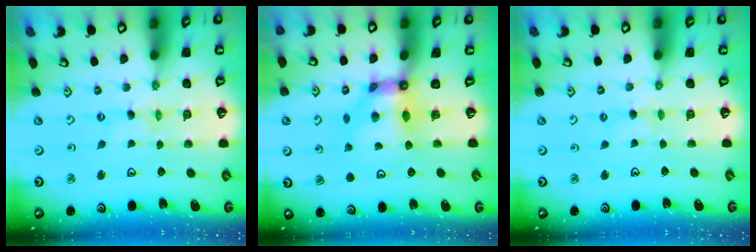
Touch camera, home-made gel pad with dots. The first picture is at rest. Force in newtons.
{"total": 7.3, "press": 7.3, "slide": 0.4}
{"total": 2.7, "press": 2.6, "slide": 0.4}